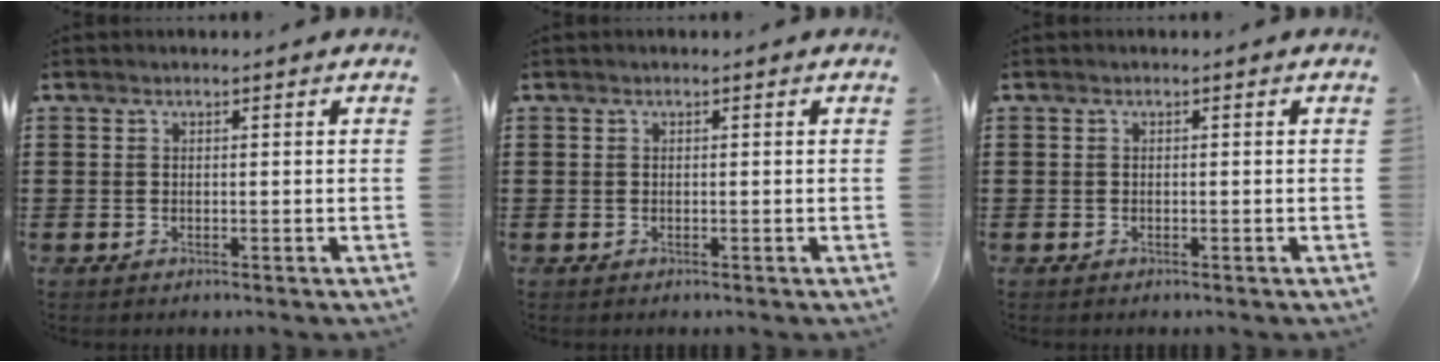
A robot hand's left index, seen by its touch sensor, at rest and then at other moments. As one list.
[{"total": 0.0}, {"total": 0.0}]